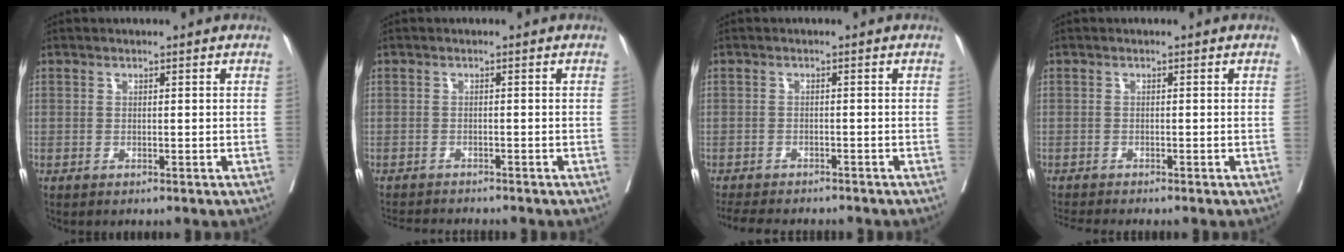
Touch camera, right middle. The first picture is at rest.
{"total": 5.5, "force": [-5.3, 0.3, 1.4], "torque": [-0.021, -0.013, -0.081]}
{"total": 9.1, "force": [-8.1, 2.4, 3.3], "torque": [-0.060, -0.011, -0.113]}
{"total": 2.9, "force": [-2.7, -0.7, 0.7], "torque": [-0.017, -0.014, -0.047]}